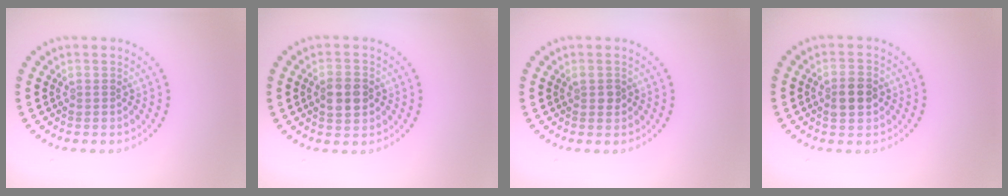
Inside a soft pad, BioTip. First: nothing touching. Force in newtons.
{"total": 3.3, "press": 3.3, "slide": 0.2}
{"total": 1.0, "press": 1.0, "slide": 0.2}
{"total": 2.9, "press": 2.9, "slide": 0.2}